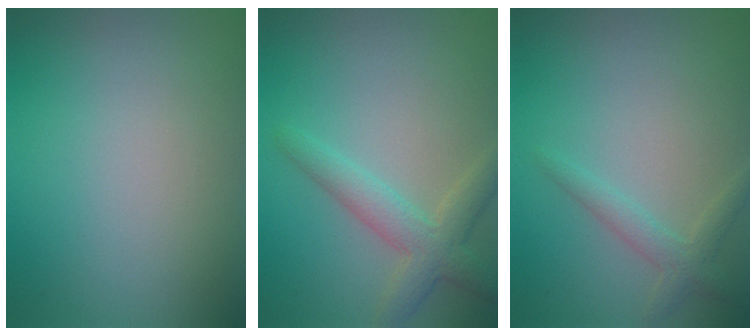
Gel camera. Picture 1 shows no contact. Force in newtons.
{"total": 3.8, "press": 3.8, "slide": 0.3}
{"total": 2.0, "press": 2.0, "slide": 0.1}